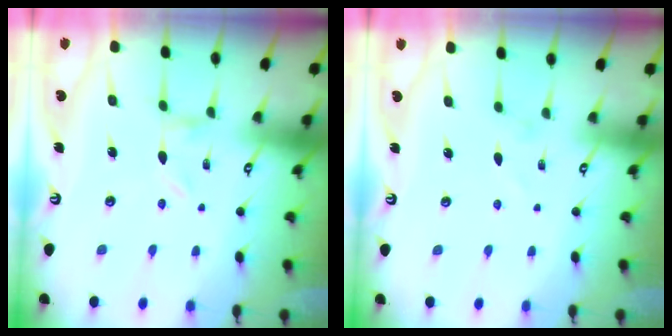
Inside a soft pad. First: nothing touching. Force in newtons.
{"total": 0.8, "press": 0.8, "slide": 0.1}